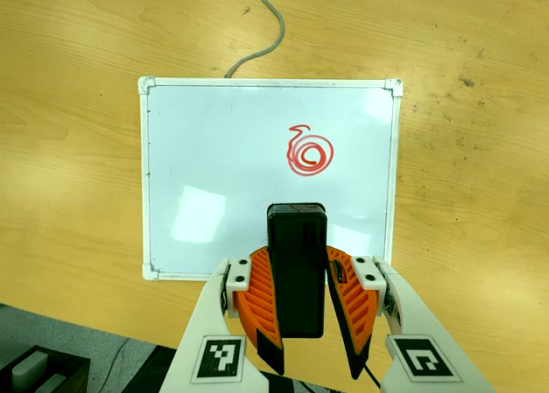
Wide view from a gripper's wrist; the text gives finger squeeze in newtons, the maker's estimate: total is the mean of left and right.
{"total": 8.6, "left": 7.4, "right": 9.7}